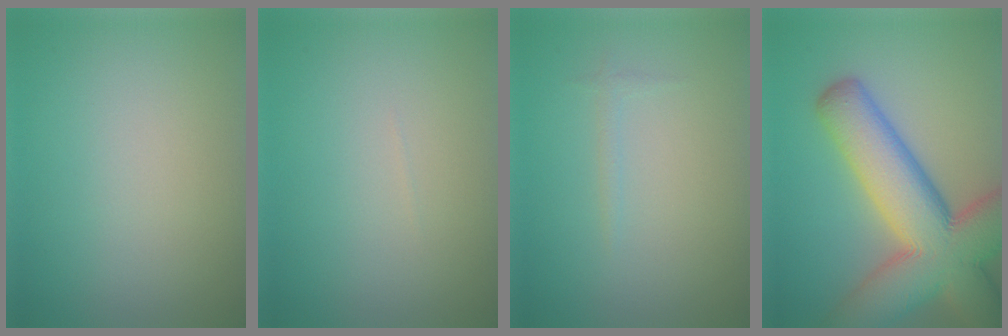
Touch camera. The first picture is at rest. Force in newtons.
{"total": 0.0}
{"total": 0.6, "press": 0.6, "slide": 0.1}
{"total": 13.4, "press": 13.4, "slide": 0.8}